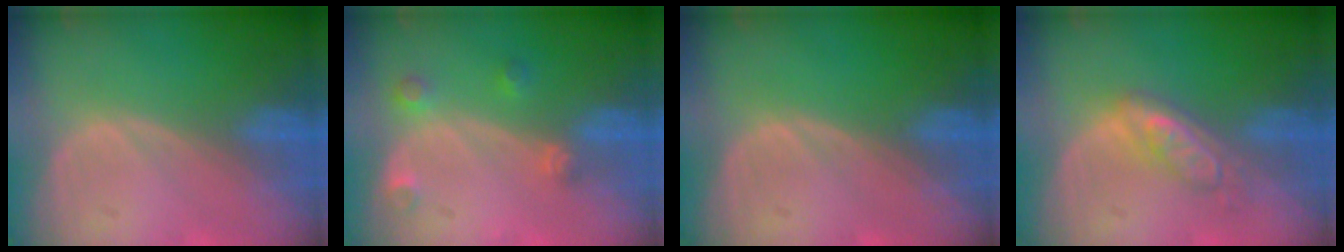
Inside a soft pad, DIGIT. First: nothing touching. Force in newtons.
{"total": 2.7, "press": 2.7, "slide": 0.3}
{"total": 0.0}
{"total": 5.3, "press": 4.6, "slide": 2.6}